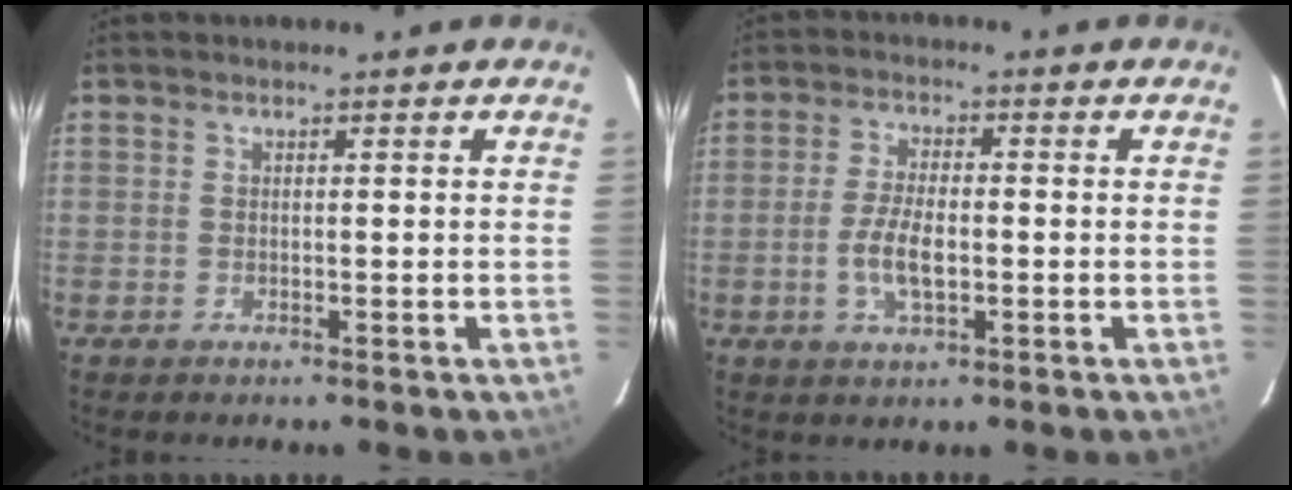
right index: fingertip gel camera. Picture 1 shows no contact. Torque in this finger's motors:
{"motor_torque": [0.23, -0.13, 0.33, 0.10]}